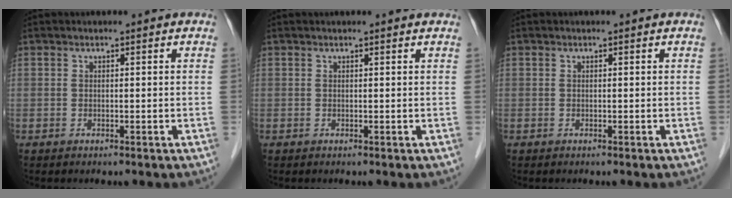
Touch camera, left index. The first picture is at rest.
{"total": 1.5, "force": [1.4, 0.1, 0.4], "torque": [-0.012, 0.010, 0.013]}
{"total": 0.0}